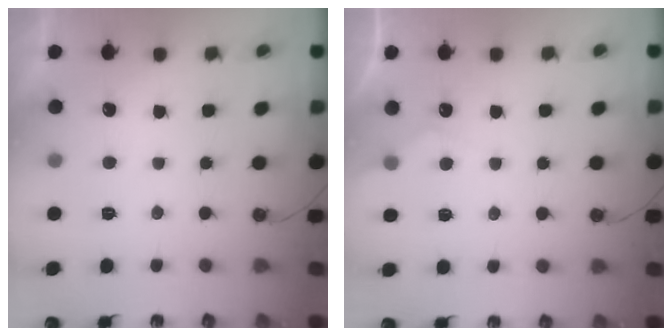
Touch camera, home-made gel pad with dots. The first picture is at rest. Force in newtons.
{"total": 4.0, "press": 4.0, "slide": 0.4}